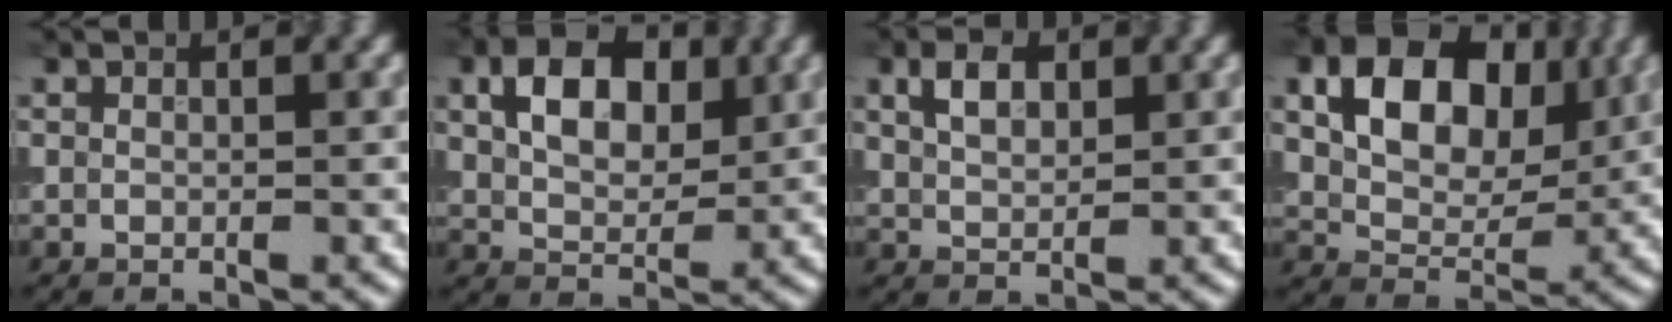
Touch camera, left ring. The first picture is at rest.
{"total": 6.2, "force": [2.0, 4.0, 4.3], "torque": [-0.074, 0.005, 0.031]}
{"total": 3.0, "force": [1.3, 1.8, 2.0], "torque": [-0.041, 0.005, 0.025]}
{"total": 8.8, "force": [2.7, 5.9, 6.0], "torque": [-0.099, -0.001, 0.040]}